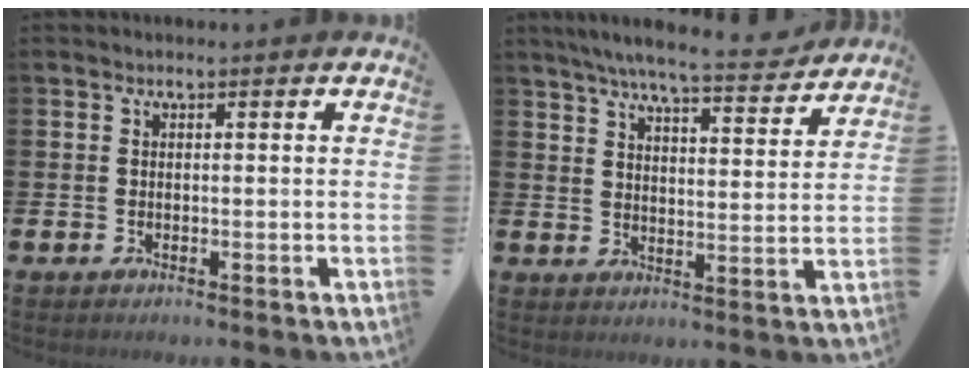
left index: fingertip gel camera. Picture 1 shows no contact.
{"total": 7.5, "force": [7.0, 0.6, 2.8], "torque": [-0.062, -0.042, 0.120]}